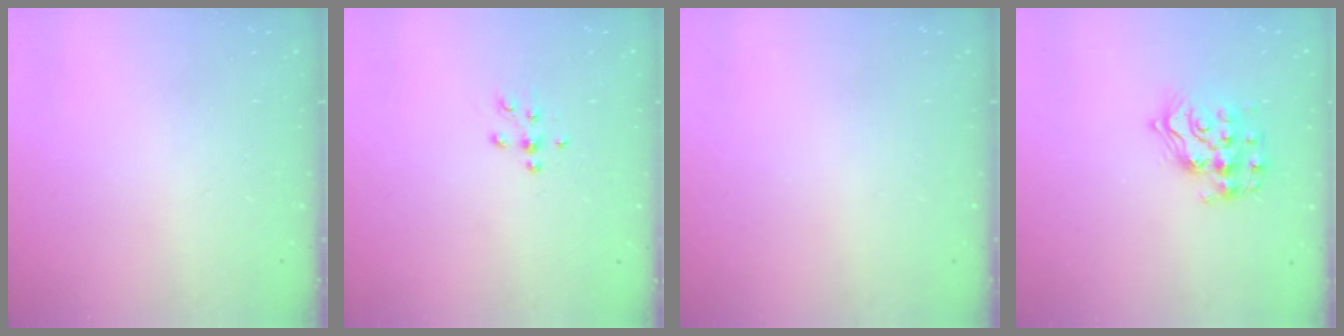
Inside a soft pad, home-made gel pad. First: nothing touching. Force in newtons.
{"total": 6.1, "press": 6.0, "slide": 1.3}
{"total": 0.0}
{"total": 13.6, "press": 13.6, "slide": 1.0}